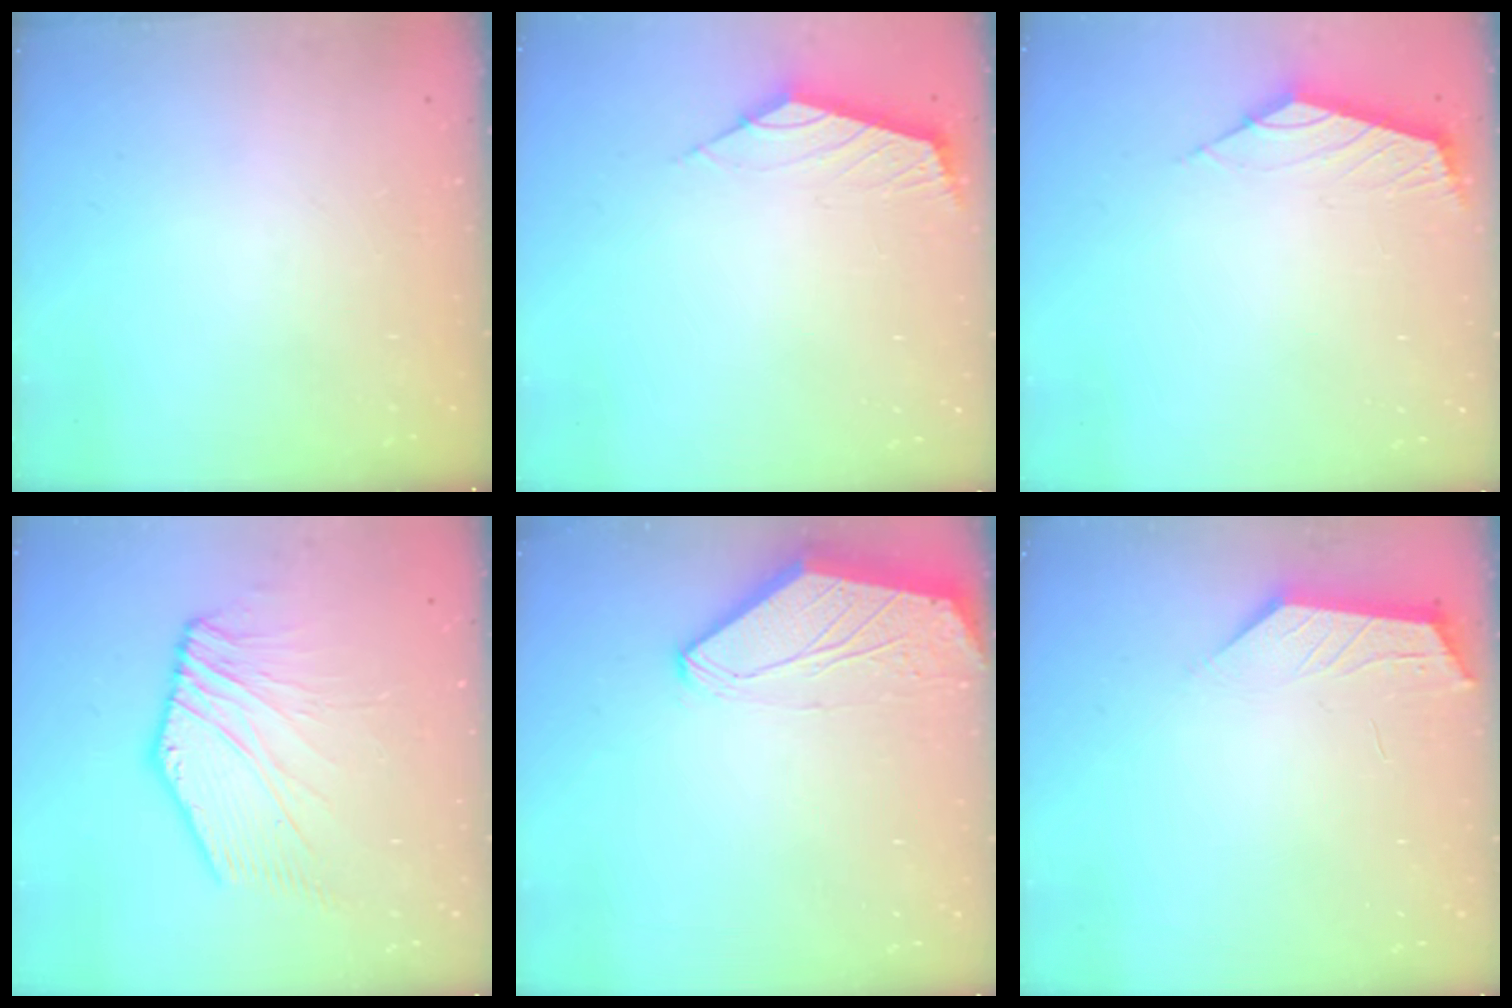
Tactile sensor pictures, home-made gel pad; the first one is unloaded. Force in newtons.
{"total": 2.5, "press": 2.4, "slide": 0.6}
{"total": 2.5, "press": 2.4, "slide": 0.6}
{"total": 5.2, "press": 5.0, "slide": 1.4}
{"total": 0.0}
{"total": 1.6, "press": 1.6, "slide": 0.4}